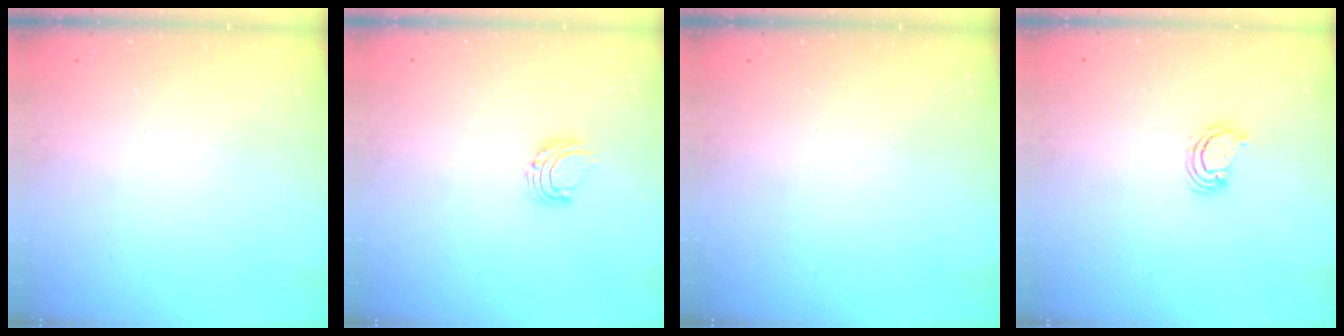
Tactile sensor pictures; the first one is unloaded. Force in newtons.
{"total": 5.4, "press": 5.4, "slide": 0.6}
{"total": 0.0}
{"total": 2.4, "press": 2.4, "slide": 0.2}